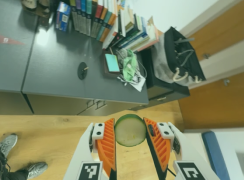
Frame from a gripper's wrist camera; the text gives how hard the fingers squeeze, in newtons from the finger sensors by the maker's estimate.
{"total": 9.2, "left": 9.7, "right": 8.7}